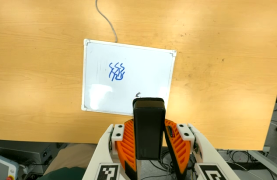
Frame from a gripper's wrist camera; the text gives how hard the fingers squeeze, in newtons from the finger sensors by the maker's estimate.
{"total": 4.9, "left": 4.0, "right": 5.9}